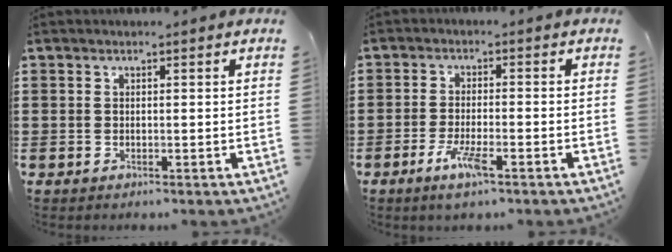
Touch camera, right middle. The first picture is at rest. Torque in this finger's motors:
{"motor_torque": [0.84, -0.52, 0.27, 0.08]}